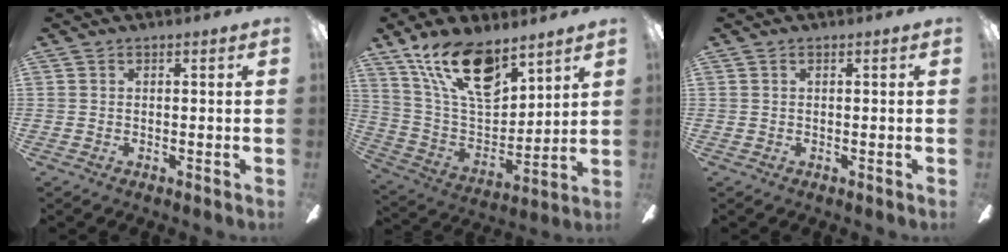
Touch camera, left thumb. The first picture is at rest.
{"total": 19.3, "force": [12.8, 8.5, 11.7], "torque": [-0.223, -0.068, 0.228]}
{"total": 0.0}